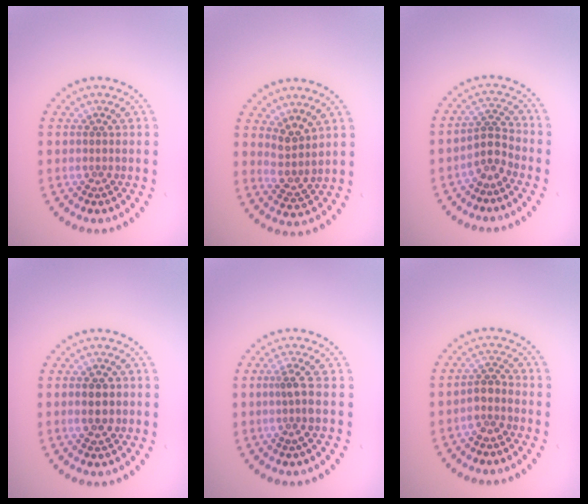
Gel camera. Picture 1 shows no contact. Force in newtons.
{"total": 2.4, "press": 1.9, "slide": 1.4}
{"total": 2.4, "press": 1.7, "slide": 1.7}
{"total": 2.1, "press": 2.1, "slide": 0.1}
{"total": 1.9, "press": 1.4, "slide": 1.3}
{"total": 1.9, "press": 1.6, "slide": 1.2}